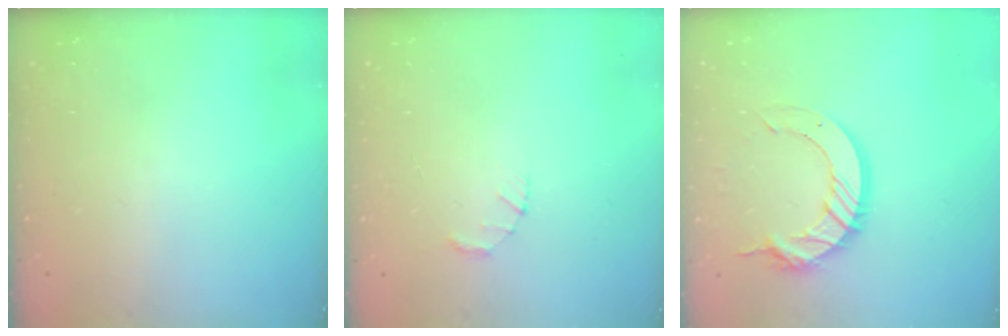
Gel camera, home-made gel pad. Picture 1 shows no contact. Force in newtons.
{"total": 1.5, "press": 1.5, "slide": 0.3}
{"total": 12.6, "press": 12.6, "slide": 1.2}